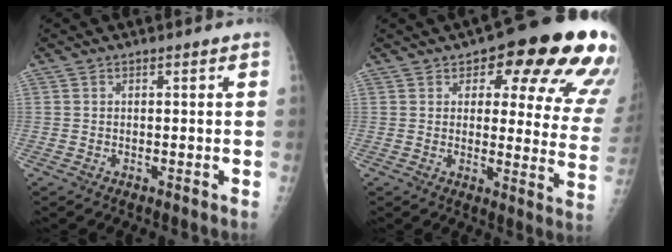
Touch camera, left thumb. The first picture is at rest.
{"total": 21.5, "force": [10.7, 8.2, 16.8], "torque": [-0.161, -0.034, 0.121]}